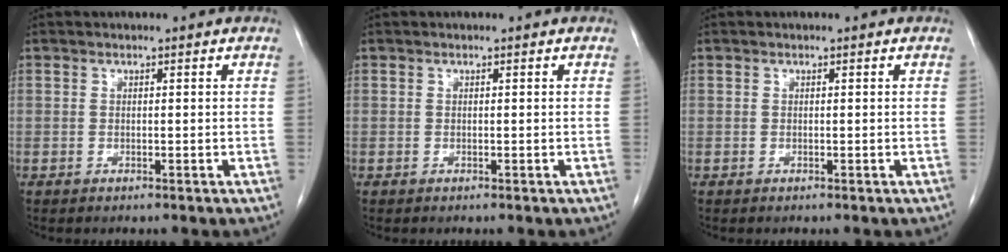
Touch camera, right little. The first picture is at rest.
{"total": 0.0}
{"total": 0.0}